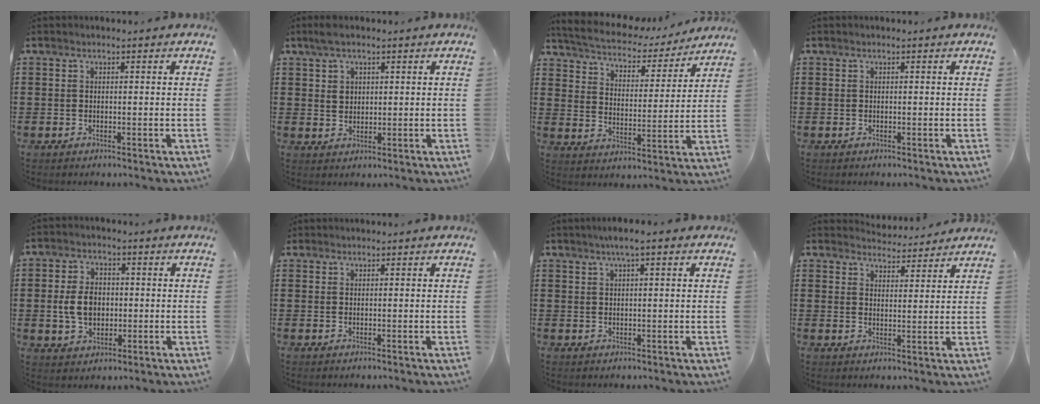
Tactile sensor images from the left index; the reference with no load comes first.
{"total": 3.0, "force": [1.7, 1.8, 1.7], "torque": [-0.031, 0.007, 0.029]}
{"total": 4.7, "force": [4.5, 0.7, 1.0], "torque": [-0.045, -0.032, 0.071]}
{"total": 0.0}
{"total": 6.1, "force": [-0.1, 4.1, 4.5], "torque": [-0.096, 0.005, -0.009]}
{"total": 0.6, "force": [0.6, 0.3, 0.1], "torque": [-0.004, 0.001, 0.011]}
{"total": 2.9, "force": [1.8, 0.3, 2.3], "torque": [-0.047, 0.004, 0.030]}
{"total": 4.2, "force": [4.1, 0.5, 0.3], "torque": [-0.011, -0.021, 0.075]}